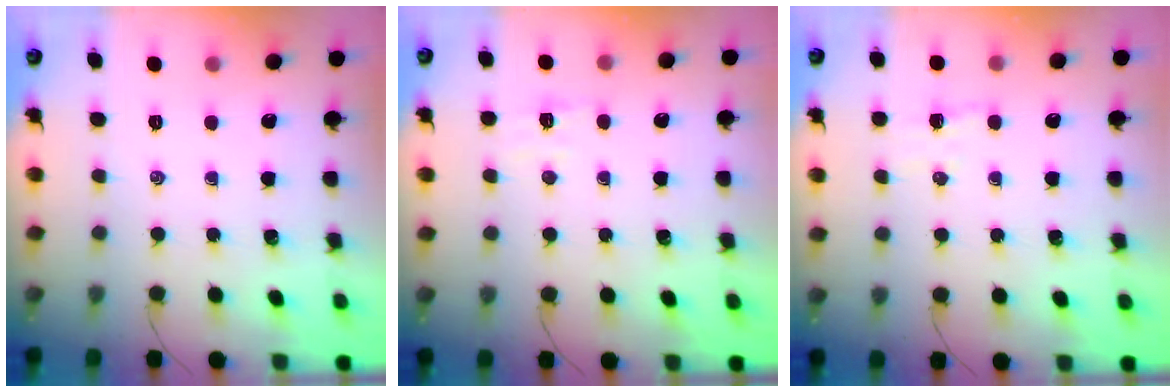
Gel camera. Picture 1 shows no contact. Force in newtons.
{"total": 4.4, "press": 4.3, "slide": 0.9}
{"total": 3.0, "press": 2.9, "slide": 0.7}